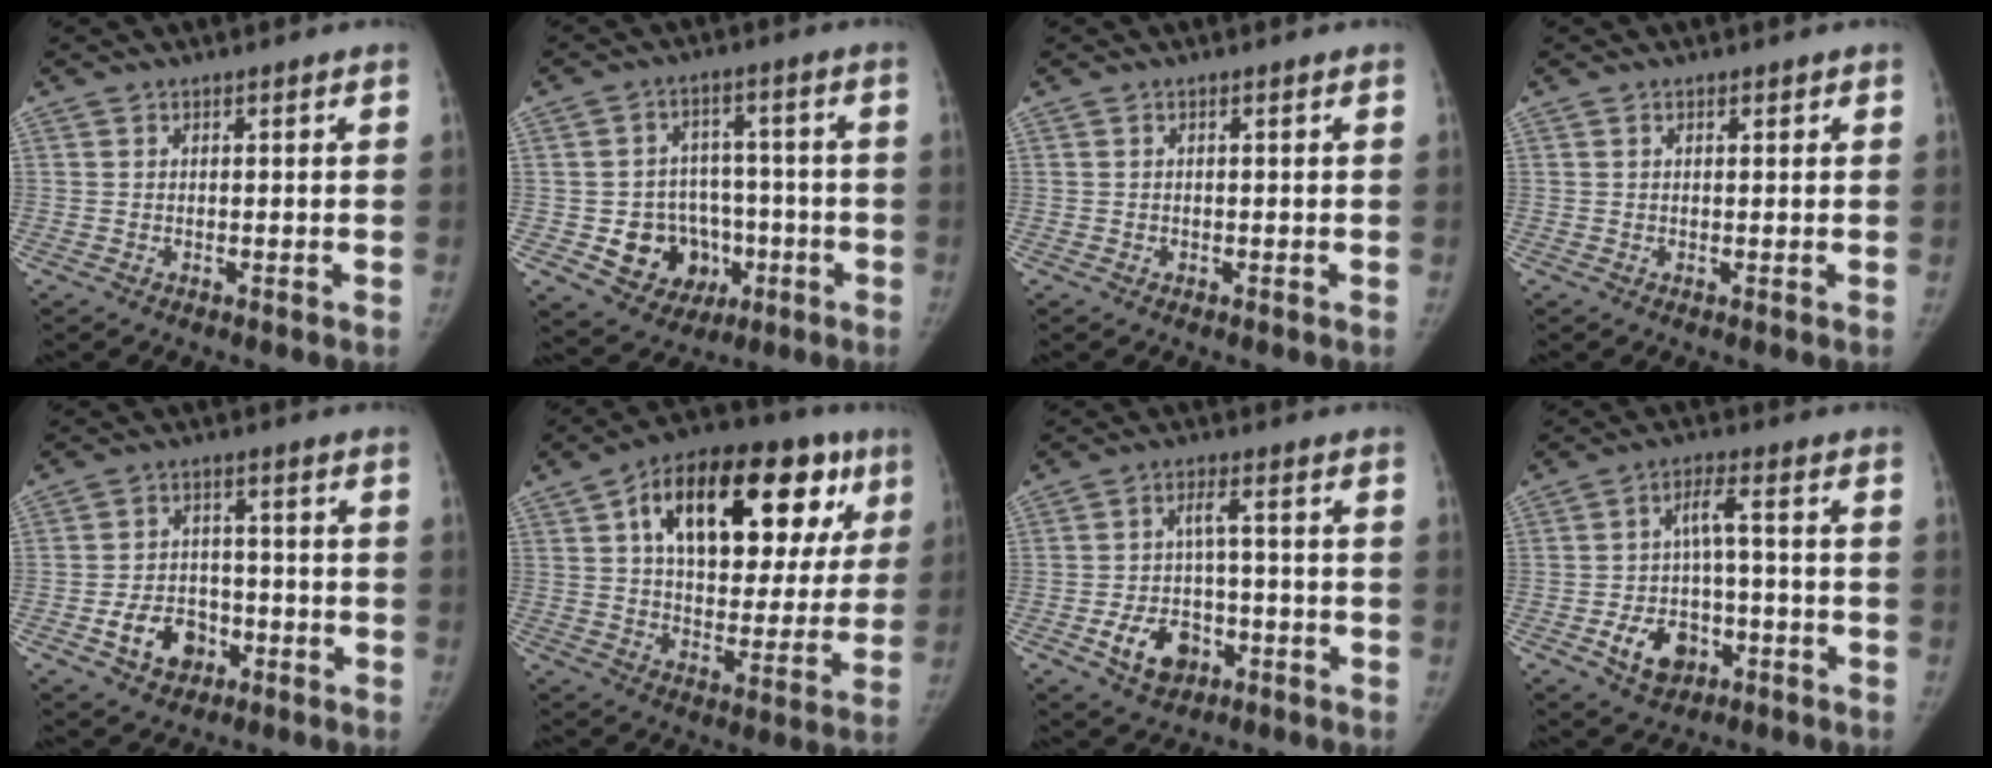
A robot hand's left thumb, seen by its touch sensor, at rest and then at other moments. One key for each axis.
{"total": 11.9, "fx": -3.5, "fy": 9.9, "fz": 5.6, "tx": -0.042, "ty": 0.027, "tz": -0.039}
{"total": 0.0}
{"total": 0.9, "fx": 0.5, "fy": 0.4, "fz": 0.6, "tx": -0.007, "ty": 0.000, "tz": 0.005}
{"total": 8.4, "fx": -3.4, "fy": 6.3, "fz": 4.3, "tx": -0.047, "ty": 0.025, "tz": -0.053}
{"total": 28.1, "fx": 11.3, "fy": 14.5, "fz": 21.3, "tx": -0.272, "ty": 0.023, "tz": 0.171}
{"total": 8.9, "fx": -3.6, "fy": 5.8, "fz": 5.7, "tx": -0.086, "ty": 0.024, "tz": -0.055}
{"total": 9.7, "fx": -3.6, "fy": 6.0, "fz": 6.8, "tx": -0.105, "ty": 0.028, "tz": -0.055}